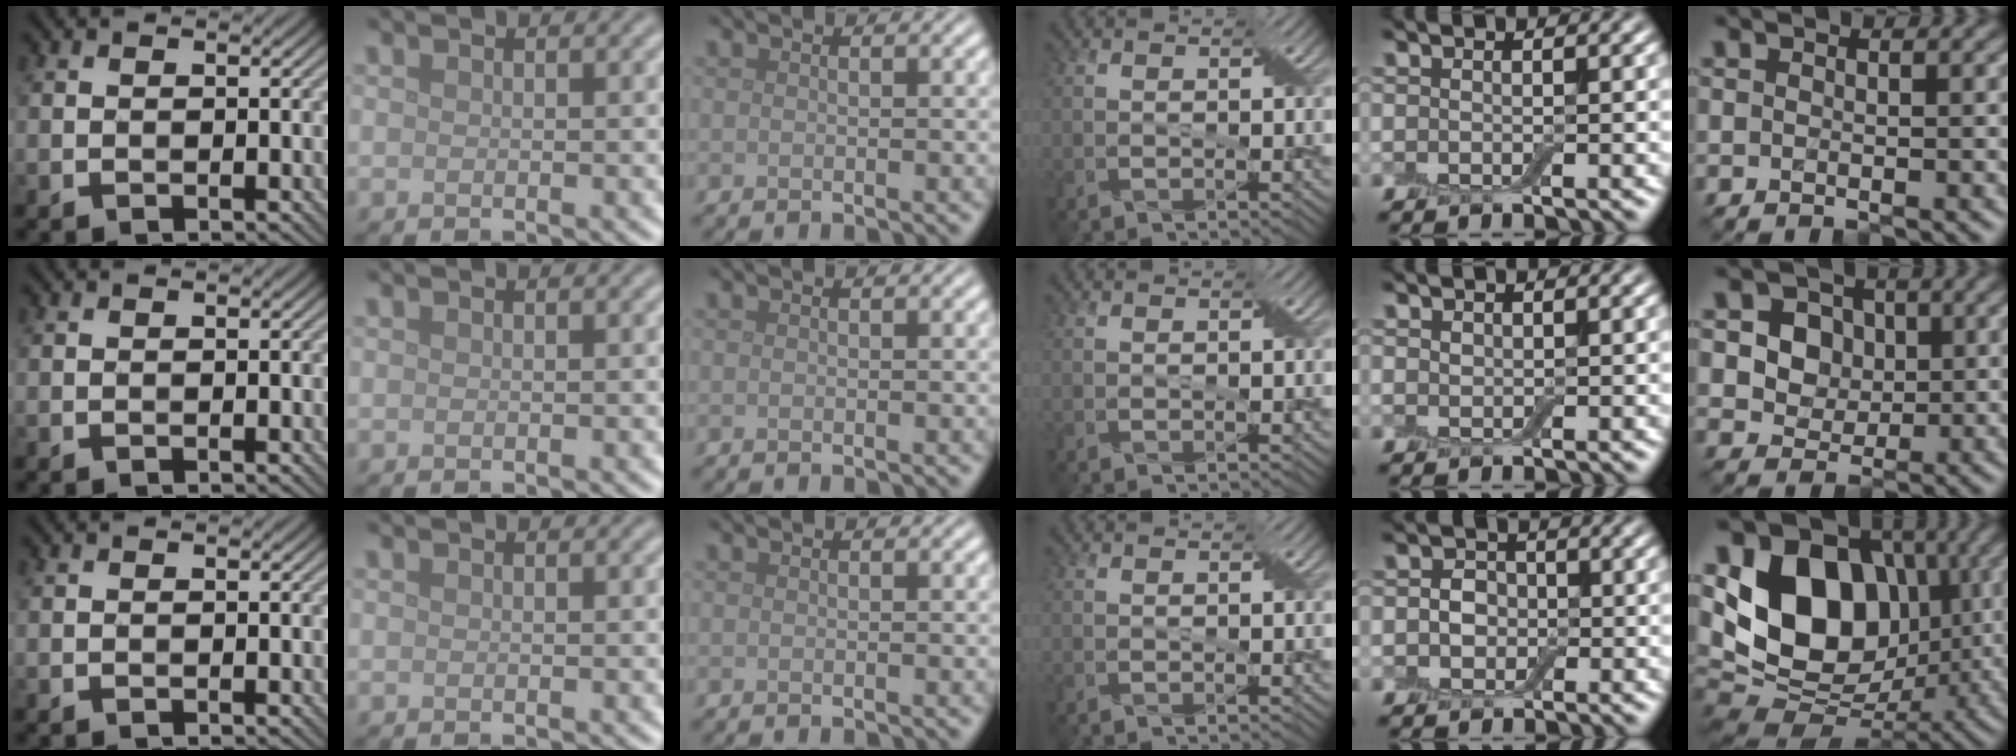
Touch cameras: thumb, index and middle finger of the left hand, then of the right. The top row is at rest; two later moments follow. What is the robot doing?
{"motion": "extract", "object": "drawer"}